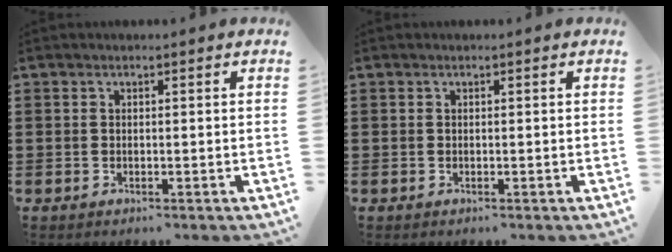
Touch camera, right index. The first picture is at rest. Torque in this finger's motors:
{"motor_torque": [-0.04, 0.04, 0.00, -0.01]}